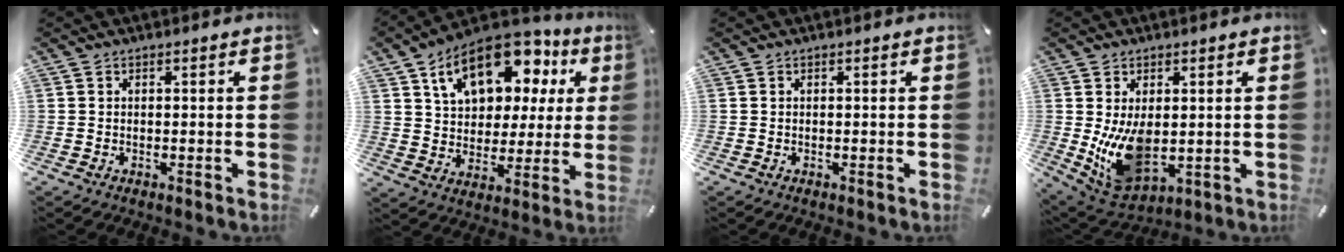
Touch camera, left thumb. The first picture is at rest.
{"total": 17.9, "force": [9.8, 11.0, 10.1], "torque": [-0.173, -0.043, 0.174]}
{"total": 0.0}
{"total": 12.4, "force": [0.5, 7.8, 9.6], "torque": [-0.198, -0.016, 0.019]}